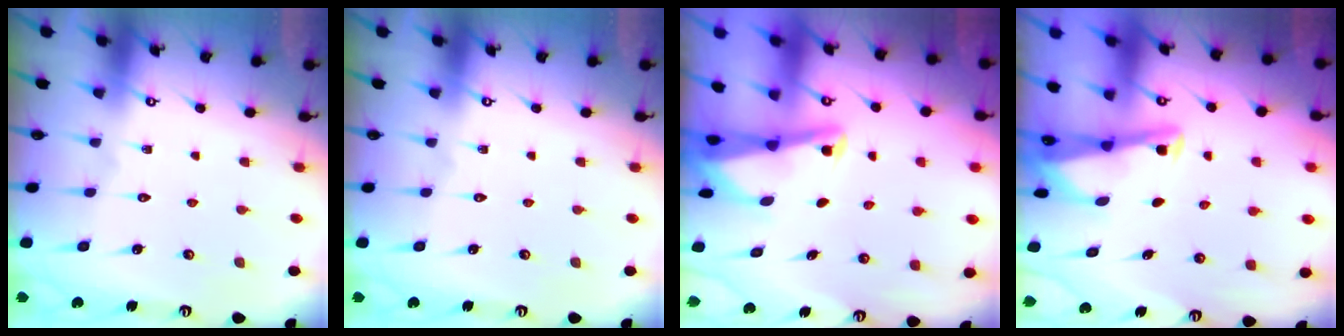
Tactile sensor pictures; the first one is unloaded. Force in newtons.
{"total": 0.0}
{"total": 2.5, "press": 2.4, "slide": 0.6}
{"total": 3.0, "press": 3.0, "slide": 0.4}